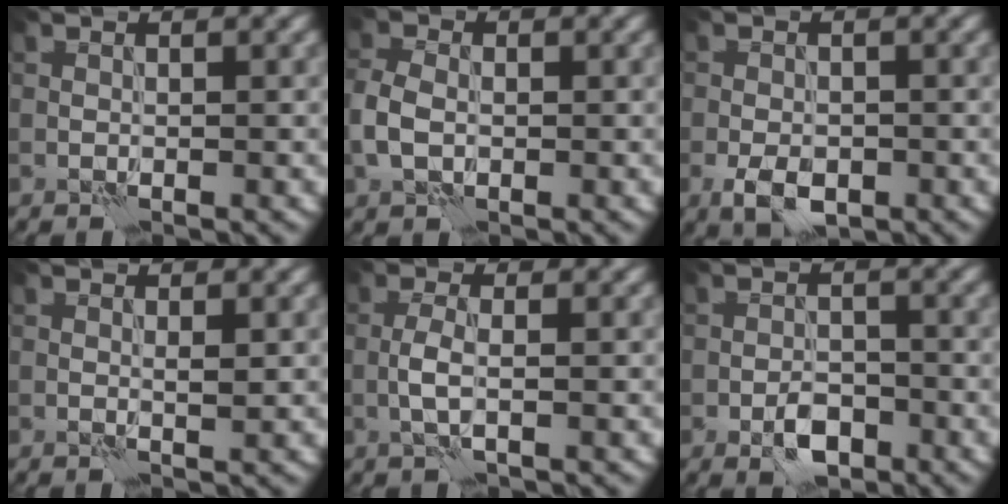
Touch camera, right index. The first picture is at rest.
{"total": 3.0, "force": [-0.4, 2.2, 2.0], "torque": [-0.051, 0.001, -0.016]}
{"total": 3.3, "force": [-1.4, 2.0, 2.3], "torque": [-0.042, -0.005, -0.027]}
{"total": 0.8, "force": [0.4, 0.1, 0.7], "torque": [-0.012, -0.003, 0.006]}
{"total": 1.7, "force": [-0.2, 0.4, 1.7], "torque": [-0.037, 0.003, -0.010]}
{"total": 2.9, "force": [-1.6, 1.7, 1.8], "torque": [-0.026, 0.002, -0.029]}